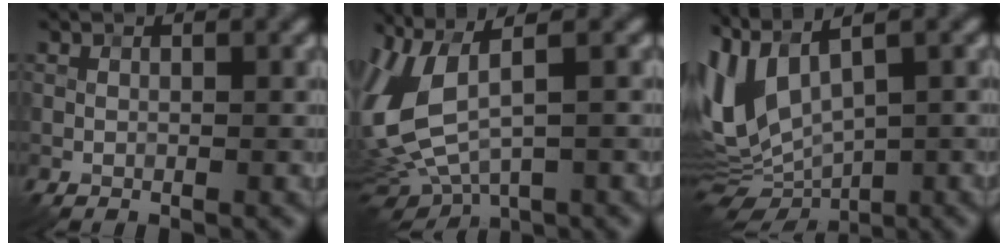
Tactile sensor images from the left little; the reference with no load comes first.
{"total": 8.4, "force": [1.2, 3.7, 7.5], "torque": [-0.187, -0.006, 0.026]}
{"total": 7.9, "force": [1.2, 3.3, 7.1], "torque": [-0.162, -0.009, 0.033]}